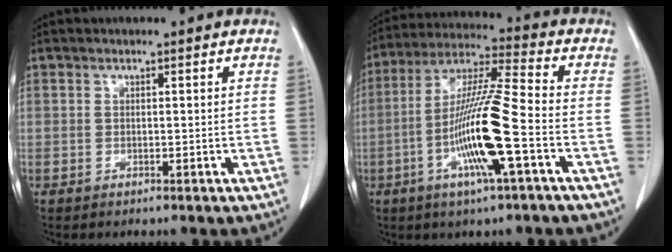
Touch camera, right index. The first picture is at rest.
{"total": 14.2, "force": [-4.3, 0.1, 13.5], "torque": [-0.271, -0.004, -0.083]}